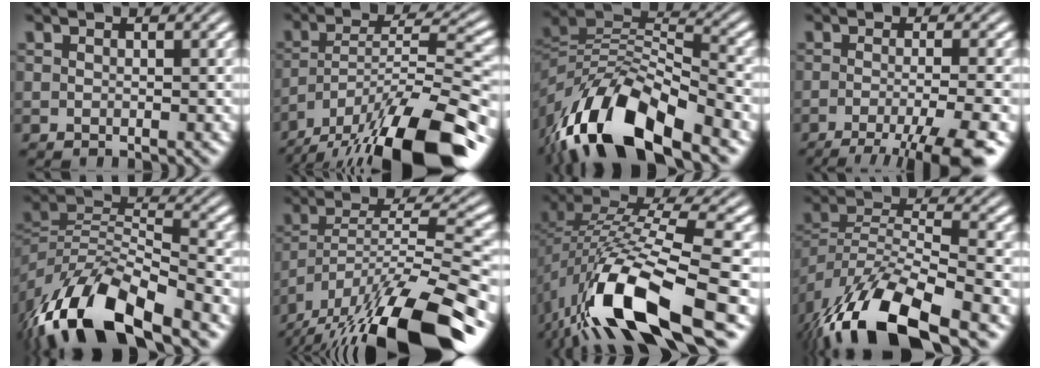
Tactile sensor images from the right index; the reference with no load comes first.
{"total": 10.0, "force": [-5.5, 3.1, 7.7], "torque": [-0.113, -0.020, -0.073]}
{"total": 12.3, "force": [-3.7, 7.2, 9.3], "torque": [-0.175, -0.038, -0.049]}
{"total": 8.2, "force": [-5.3, 2.2, 5.9], "torque": [-0.073, -0.024, -0.070]}
{"total": 11.0, "force": [-4.9, 5.8, 7.9], "torque": [-0.149, -0.040, -0.063]}
{"total": 11.2, "force": [-6.1, 4.5, 8.3], "torque": [-0.141, -0.031, -0.079]}
{"total": 10.7, "force": [-3.3, 4.0, 9.3], "torque": [-0.183, -0.028, -0.036]}
{"total": 10.0, "force": [-4.9, 5.2, 7.1], "torque": [-0.145, -0.036, -0.064]}